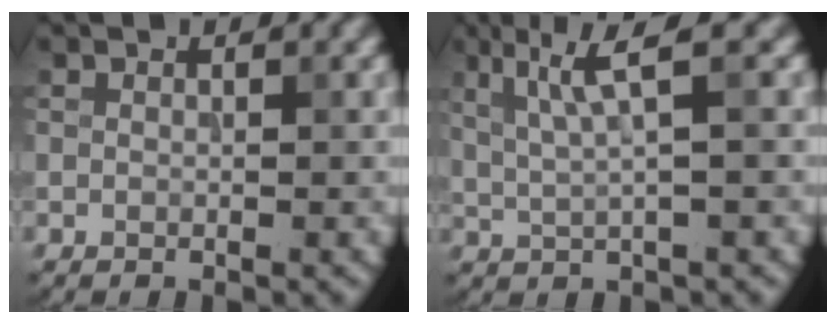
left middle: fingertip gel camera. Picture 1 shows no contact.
{"total": 4.4, "force": [1.6, 0.6, 4.1], "torque": [-0.082, 0.002, 0.035]}